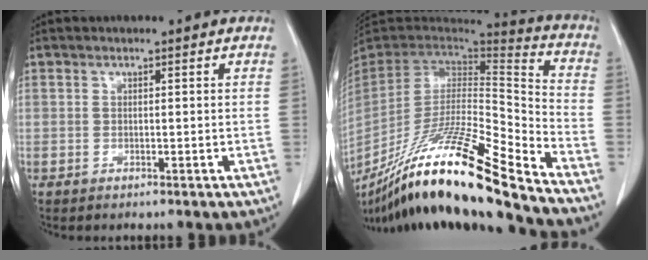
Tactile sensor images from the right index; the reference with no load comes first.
{"total": 26.4, "force": [-20.0, -0.1, 17.2], "torque": [-0.291, -0.046, -0.361]}